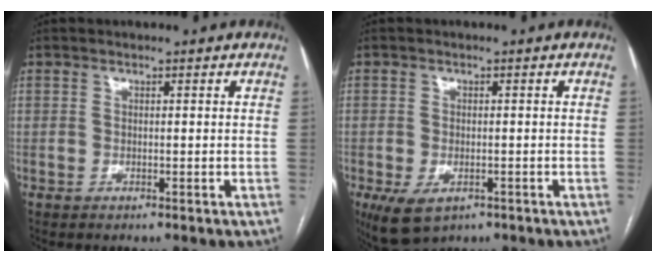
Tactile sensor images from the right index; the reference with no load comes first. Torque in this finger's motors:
{"motor_torque": [1.07, -1.08, 0.06, 0.01]}